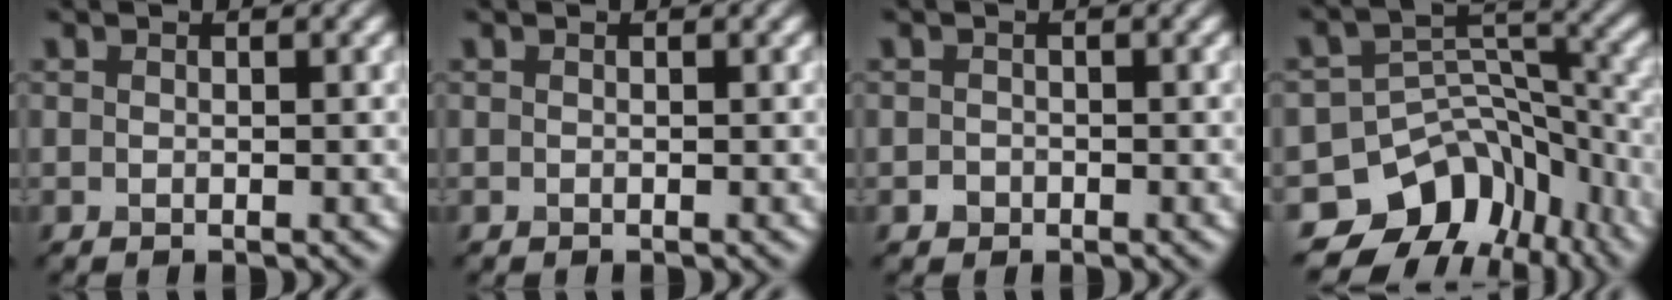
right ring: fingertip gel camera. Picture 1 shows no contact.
{"total": 0.0}
{"total": 0.8, "force": [-0.4, 0.7, 0.1], "torque": [0.001, -0.001, -0.008]}
{"total": 10.7, "force": [-6.8, 7.4, 3.6], "torque": [-0.045, 0.023, -0.103]}